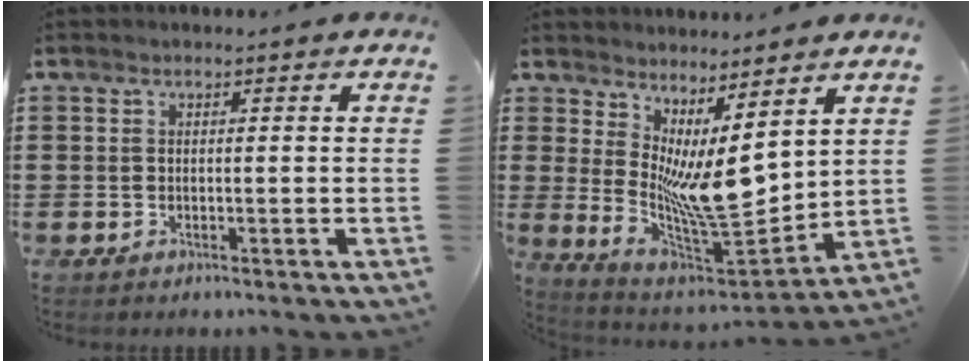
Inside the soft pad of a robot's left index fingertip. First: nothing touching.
{"total": 9.0, "force": [2.5, 3.2, 8.0], "torque": [-0.146, -0.043, 0.045]}